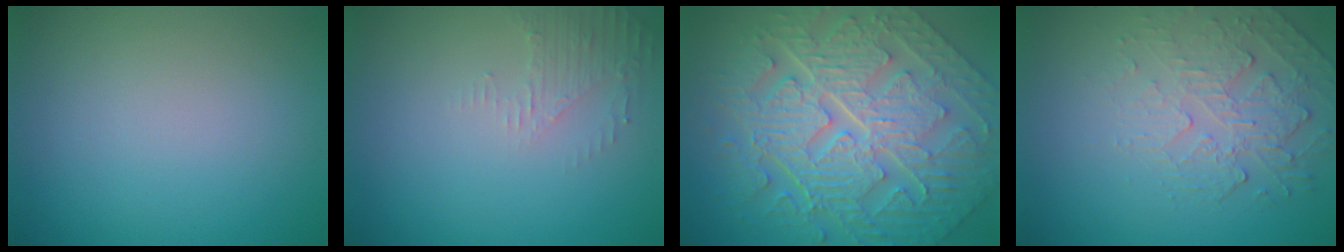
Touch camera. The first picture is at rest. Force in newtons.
{"total": 1.9, "press": 1.8, "slide": 0.4}
{"total": 11.6, "press": 7.8, "slide": 8.6}
{"total": 2.4, "press": 1.7, "slide": 1.7}